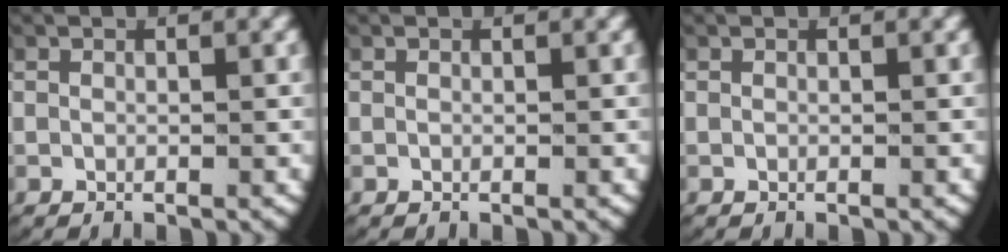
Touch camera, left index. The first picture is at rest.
{"total": 0.0}
{"total": 0.0}